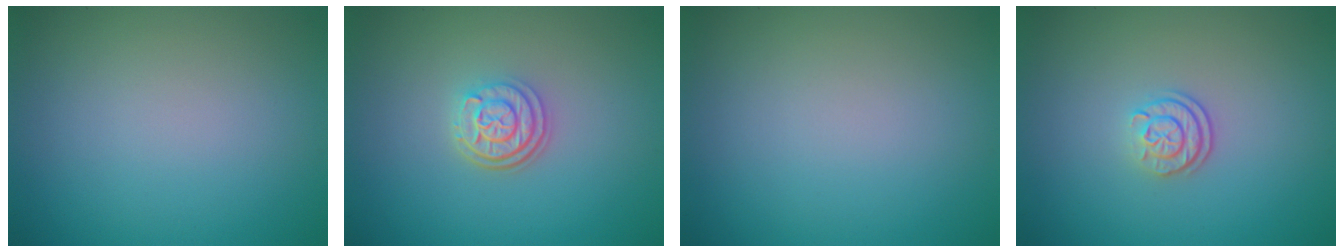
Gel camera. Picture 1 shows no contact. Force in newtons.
{"total": 3.1, "press": 2.5, "slide": 1.8}
{"total": 0.0}
{"total": 2.2, "press": 1.7, "slide": 1.4}